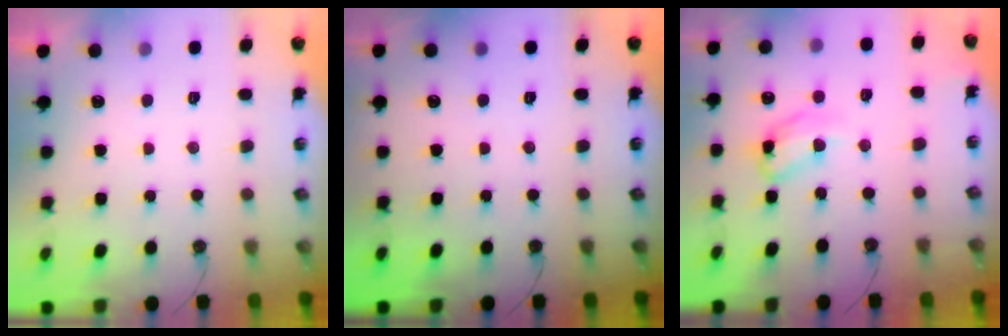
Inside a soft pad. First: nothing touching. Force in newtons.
{"total": 0.0}
{"total": 12.9, "press": 12.9, "slide": 0.8}